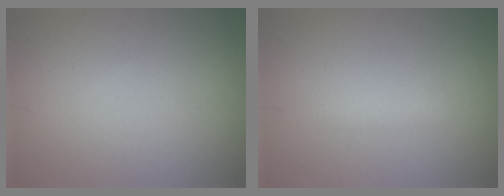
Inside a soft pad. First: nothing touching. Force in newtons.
{"total": 1.4, "press": 1.4, "slide": 0.1}